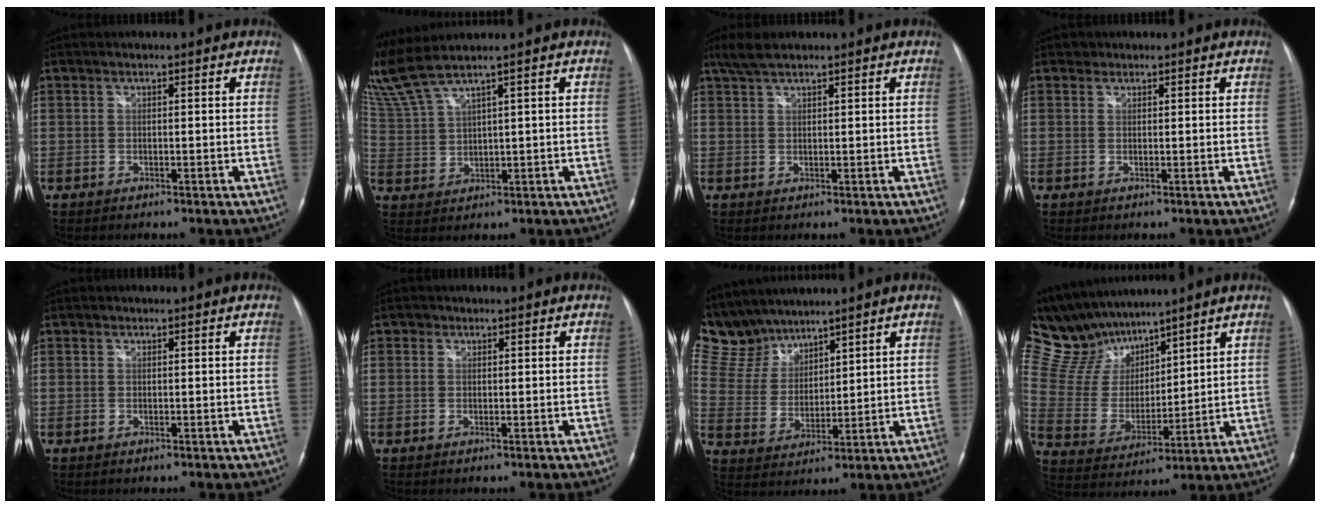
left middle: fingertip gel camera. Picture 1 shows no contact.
{"total": 6.6, "force": [5.6, -1.2, 3.3], "torque": [-0.089, 0.014, 0.127]}
{"total": 3.3, "force": [2.7, 0.8, 1.8], "torque": [-0.046, 0.012, 0.056]}
{"total": 0.8, "force": [0.6, 0.6, -0.1], "torque": [0.003, 0.000, 0.005]}
{"total": 0.0}
{"total": 0.6, "force": [0.3, 0.5, 0.1], "torque": [0.002, 0.001, 0.001]}
{"total": 9.6, "force": [9.0, 3.5, 0.5], "torque": [-0.028, 0.016, 0.198]}
{"total": 13.3, "force": [11.7, 4.7, 4.4], "torque": [-0.110, 0.027, 0.235]}